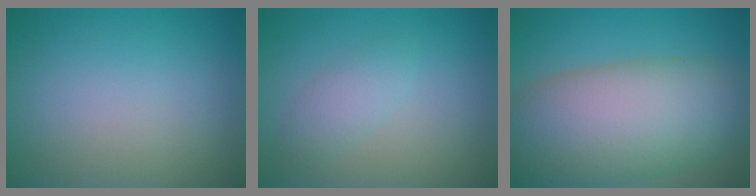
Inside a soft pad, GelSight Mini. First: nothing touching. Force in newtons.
{"total": 1.9, "press": 1.9, "slide": 0.0}
{"total": 11.6, "press": 11.6, "slide": 0.8}